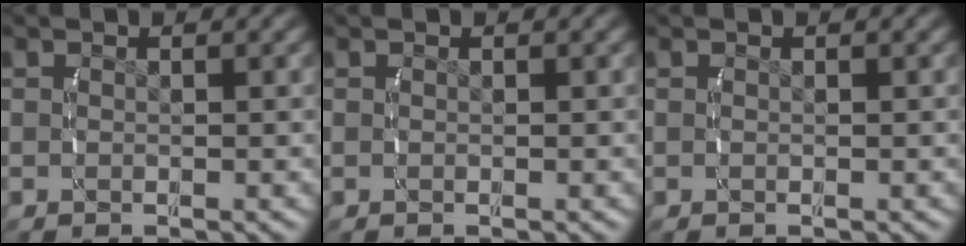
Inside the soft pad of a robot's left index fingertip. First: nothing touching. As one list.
[{"total": 0.0}, {"total": 0.0}]